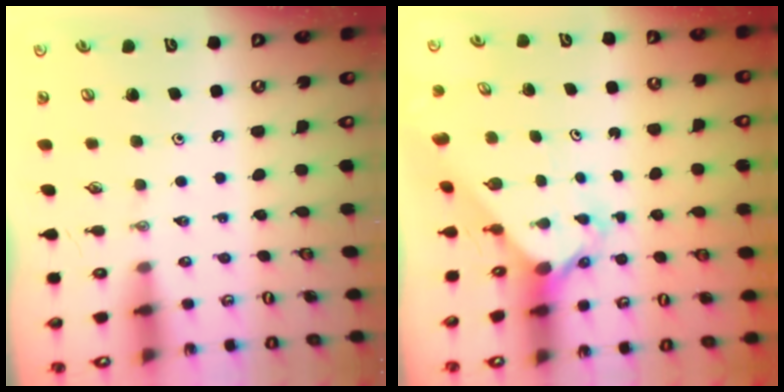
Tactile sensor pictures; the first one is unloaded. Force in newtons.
{"total": 2.5, "press": 2.5, "slide": 0.3}